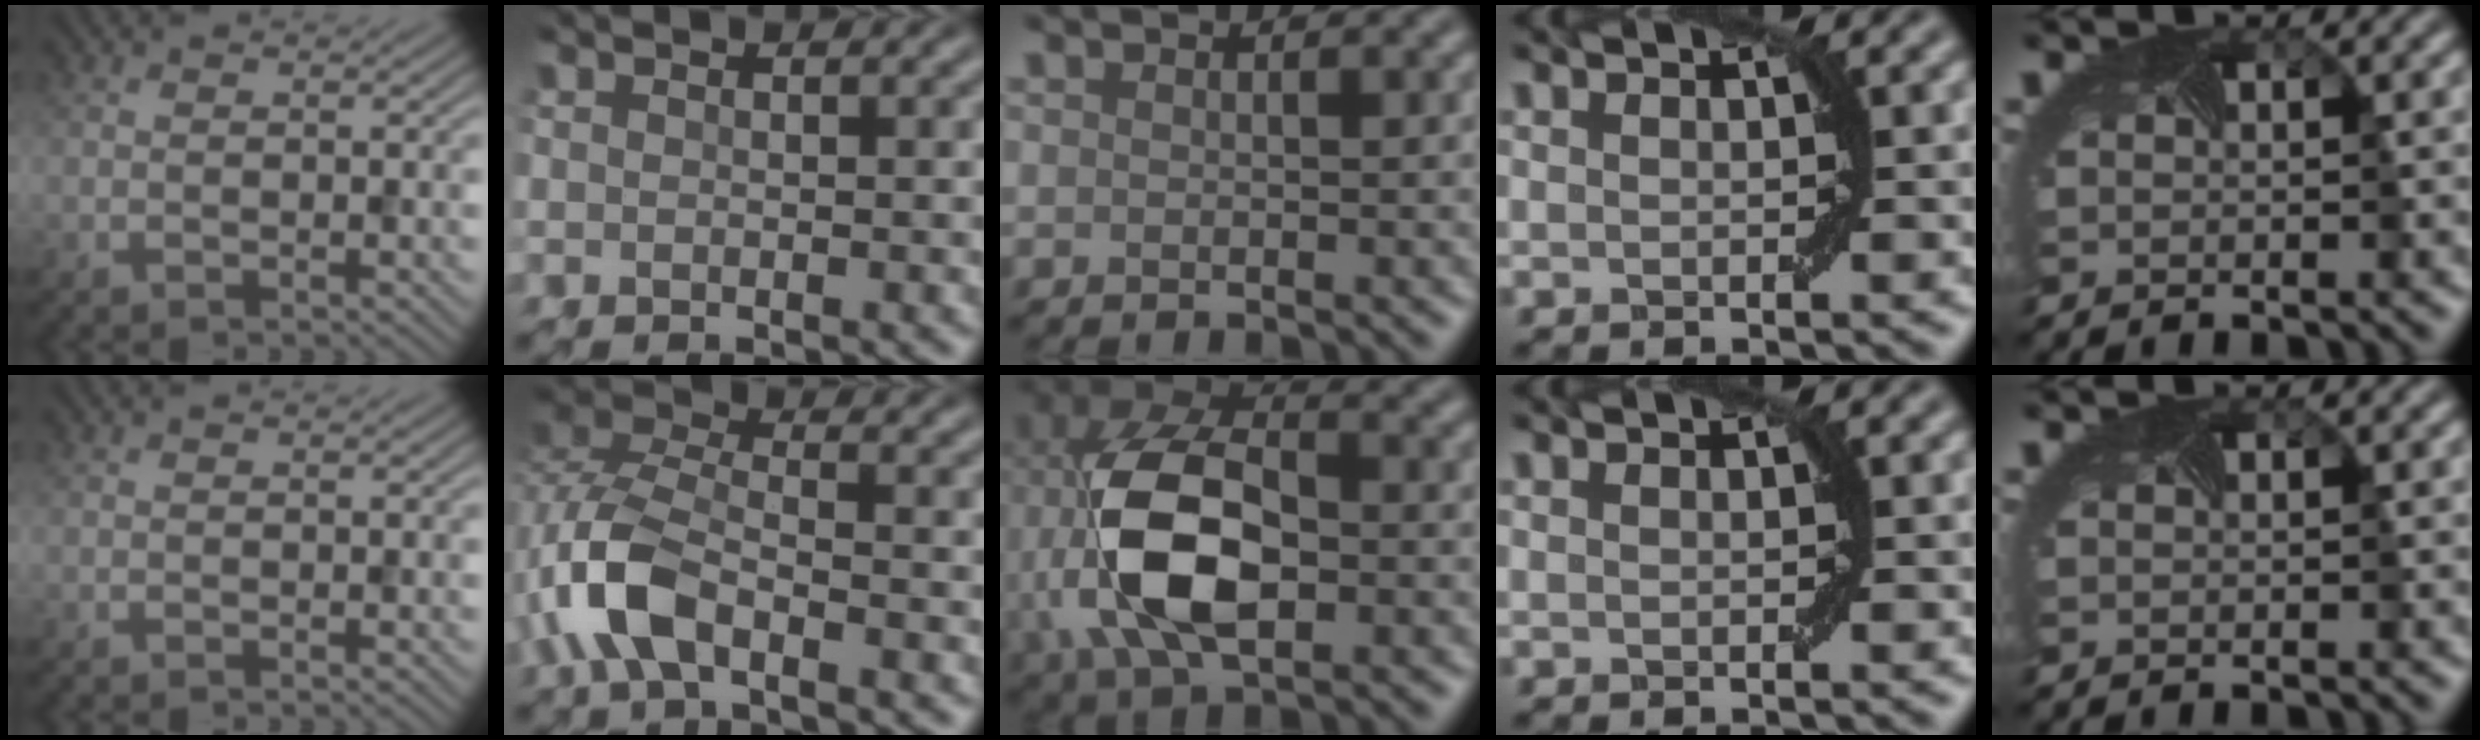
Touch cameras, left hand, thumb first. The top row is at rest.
{"index": {"total": 5.6, "force": [-3.0, 2.2, 4.2], "torque": [-0.107, 0.005, -0.069]}, "middle": {"total": 11.4, "force": [-1.1, 6.5, 9.3], "torque": [-0.198, 0.007, -0.021]}}